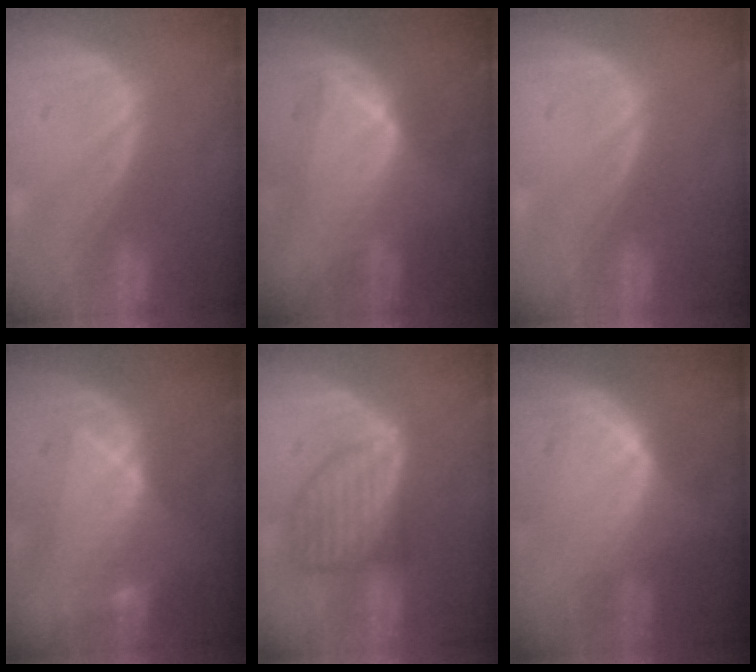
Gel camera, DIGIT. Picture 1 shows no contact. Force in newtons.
{"total": 6.9, "press": 6.9, "slide": 0.2}
{"total": 0.0}
{"total": 7.8, "press": 7.1, "slide": 3.0}
{"total": 7.1, "press": 7.1, "slide": 0.1}
{"total": 6.2, "press": 6.1, "slide": 1.2}